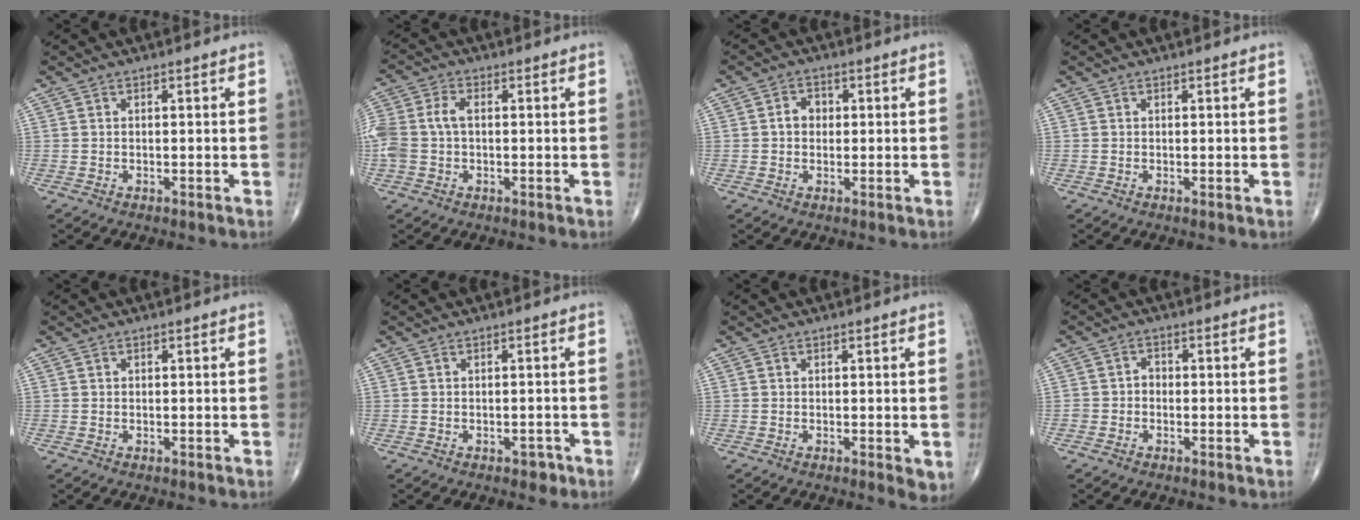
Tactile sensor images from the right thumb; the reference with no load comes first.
{"total": 7.7, "force": [0.1, 5.1, 5.8], "torque": [-0.154, 0.022, 0.002]}
{"total": 3.2, "force": [0.2, 2.6, 1.8], "torque": [-0.017, 0.010, -0.001]}
{"total": 0.0}
{"total": 0.0}
{"total": 1.7, "force": [-0.9, 1.1, 0.9], "torque": [-0.002, 0.003, -0.011]}
{"total": 2.4, "force": [-0.1, 1.0, 2.2], "torque": [-0.025, -0.008, -0.002]}
{"total": 2.1, "force": [-0.6, 1.8, 0.8], "torque": [0.003, 0.010, -0.018]}